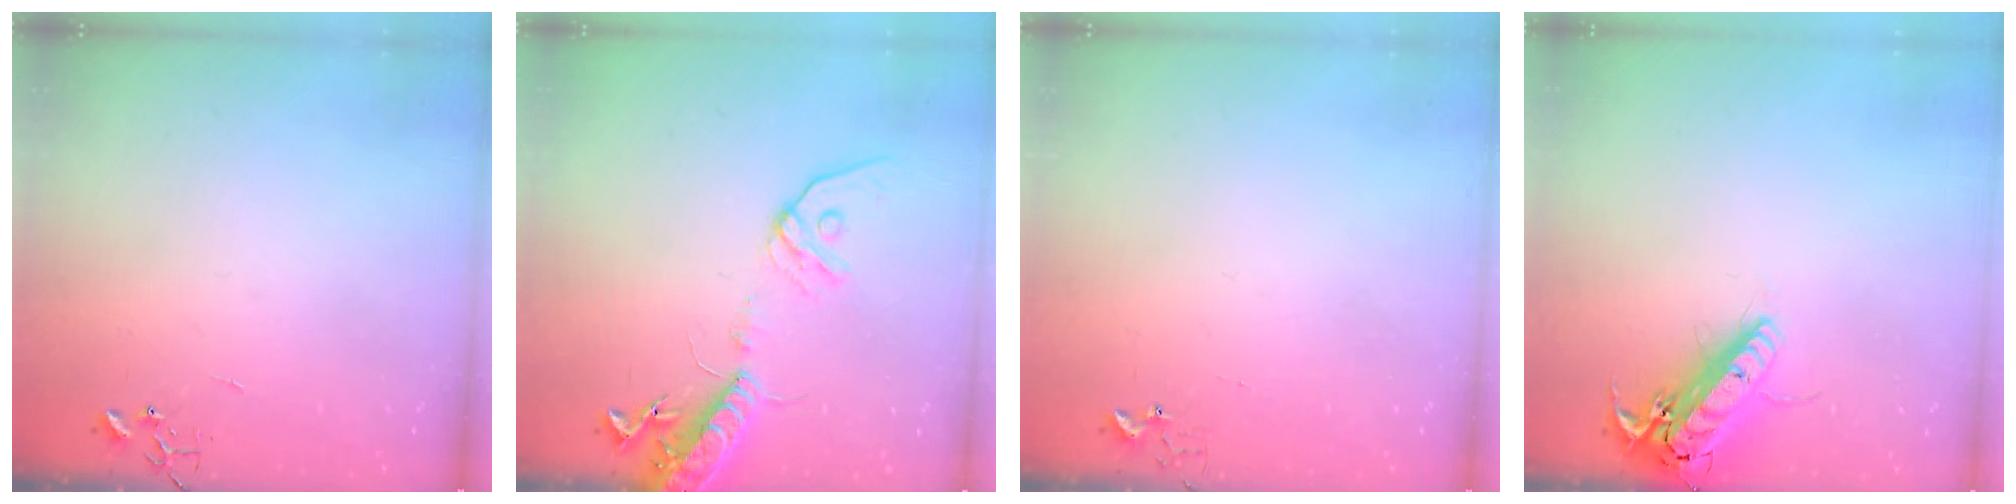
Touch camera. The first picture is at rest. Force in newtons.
{"total": 15.4, "press": 15.0, "slide": 3.4}
{"total": 2.7, "press": 2.7, "slide": 0.3}
{"total": 16.5, "press": 16.3, "slide": 3.0}